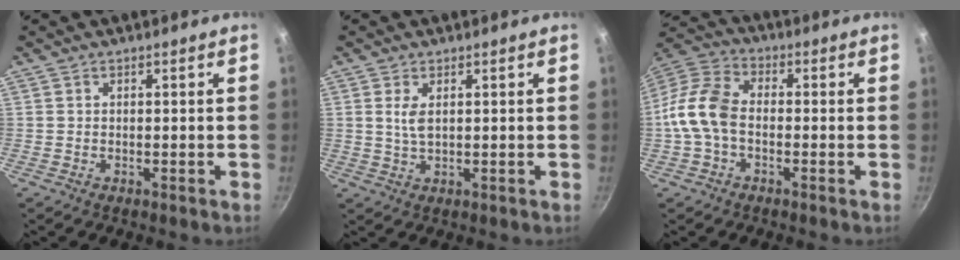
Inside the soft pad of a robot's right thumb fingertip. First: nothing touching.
{"total": 2.9, "force": [0.8, 1.4, 2.5], "torque": [-0.047, -0.009, 0.018]}
{"total": 10.6, "force": [-1.7, 6.9, 7.8], "torque": [-0.148, 0.035, -0.054]}